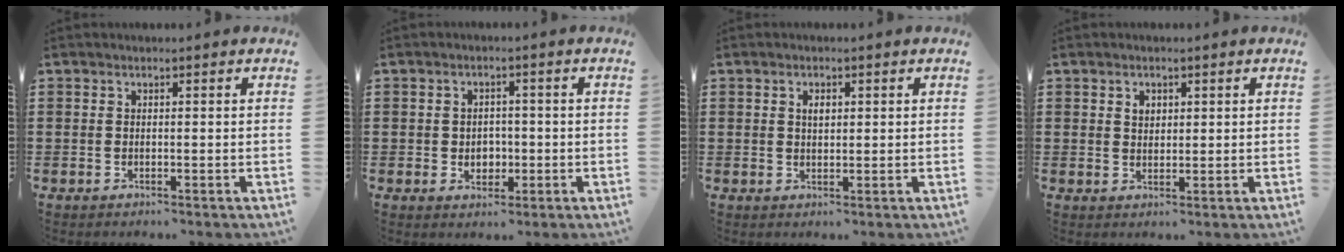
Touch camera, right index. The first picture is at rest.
{"total": 2.7, "force": [-0.6, 2.3, 1.4], "torque": [-0.024, 0.002, -0.016]}
{"total": 1.7, "force": [0.5, 0.9, 1.3], "torque": [-0.028, 0.007, 0.007]}
{"total": 1.8, "force": [0.8, 1.3, 0.9], "torque": [-0.021, 0.007, 0.015]}